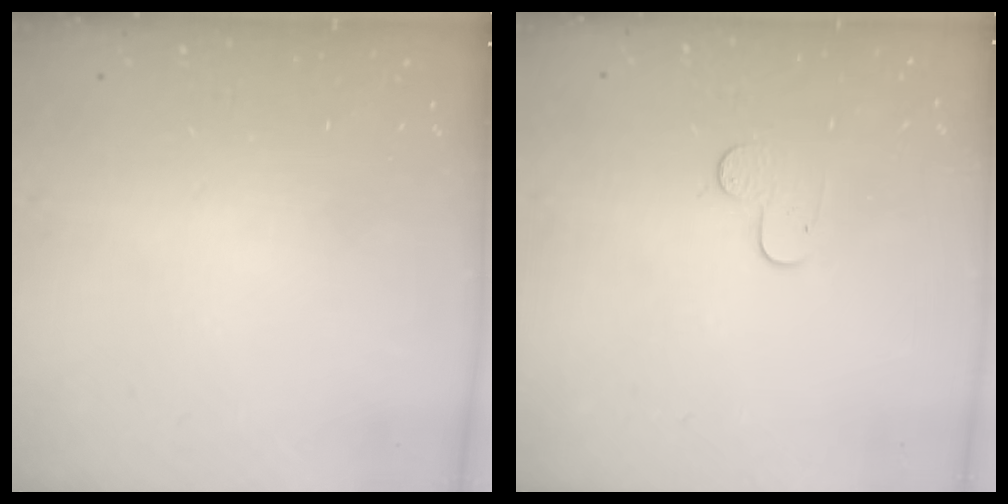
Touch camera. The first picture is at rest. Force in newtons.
{"total": 5.9, "press": 5.9, "slide": 0.4}